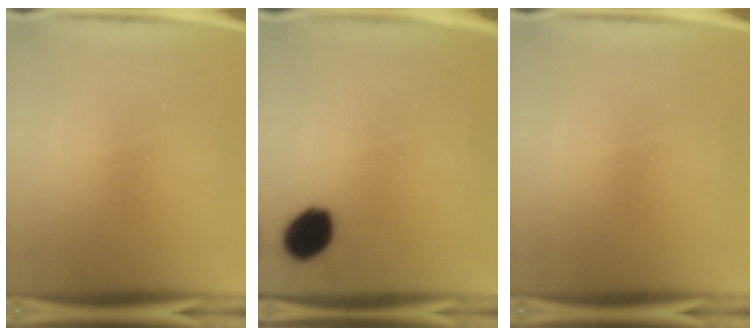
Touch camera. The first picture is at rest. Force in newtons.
{"total": 8.3}
{"total": 0.0}